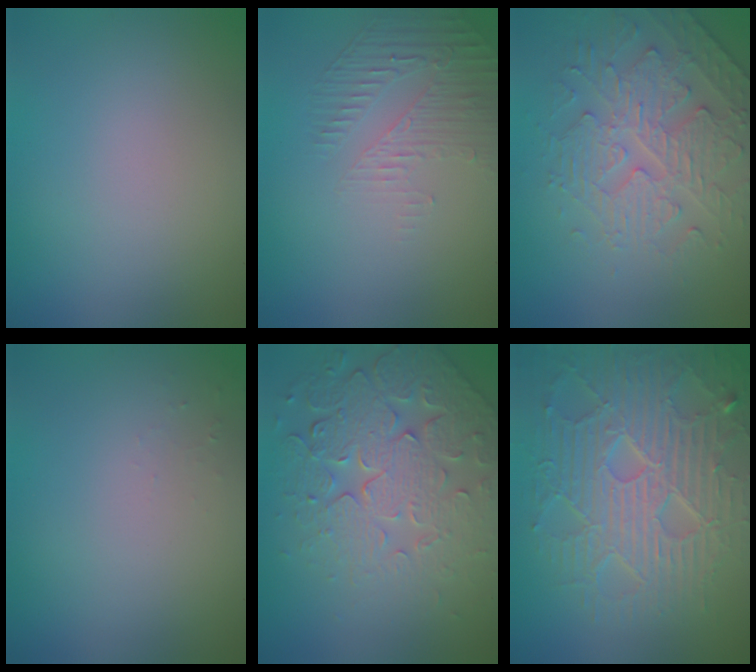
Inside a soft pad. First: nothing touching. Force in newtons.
{"total": 1.8, "press": 1.1, "slide": 1.5}
{"total": 4.4, "press": 3.9, "slide": 2.1}
{"total": 0.5, "press": 0.5, "slide": 0.1}
{"total": 7.9, "press": 5.7, "slide": 5.6}
{"total": 8.7, "press": 6.2, "slide": 6.1}